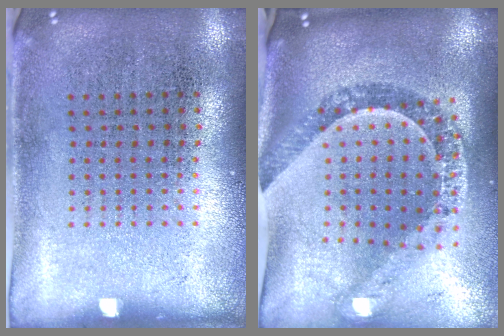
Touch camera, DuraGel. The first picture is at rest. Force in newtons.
{"total": 1.7, "press": 1.5, "slide": 0.9}